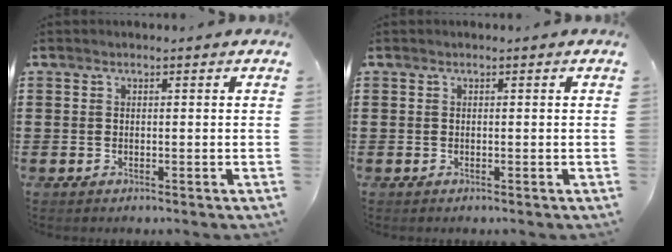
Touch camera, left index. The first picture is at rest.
{"total": 0.0}